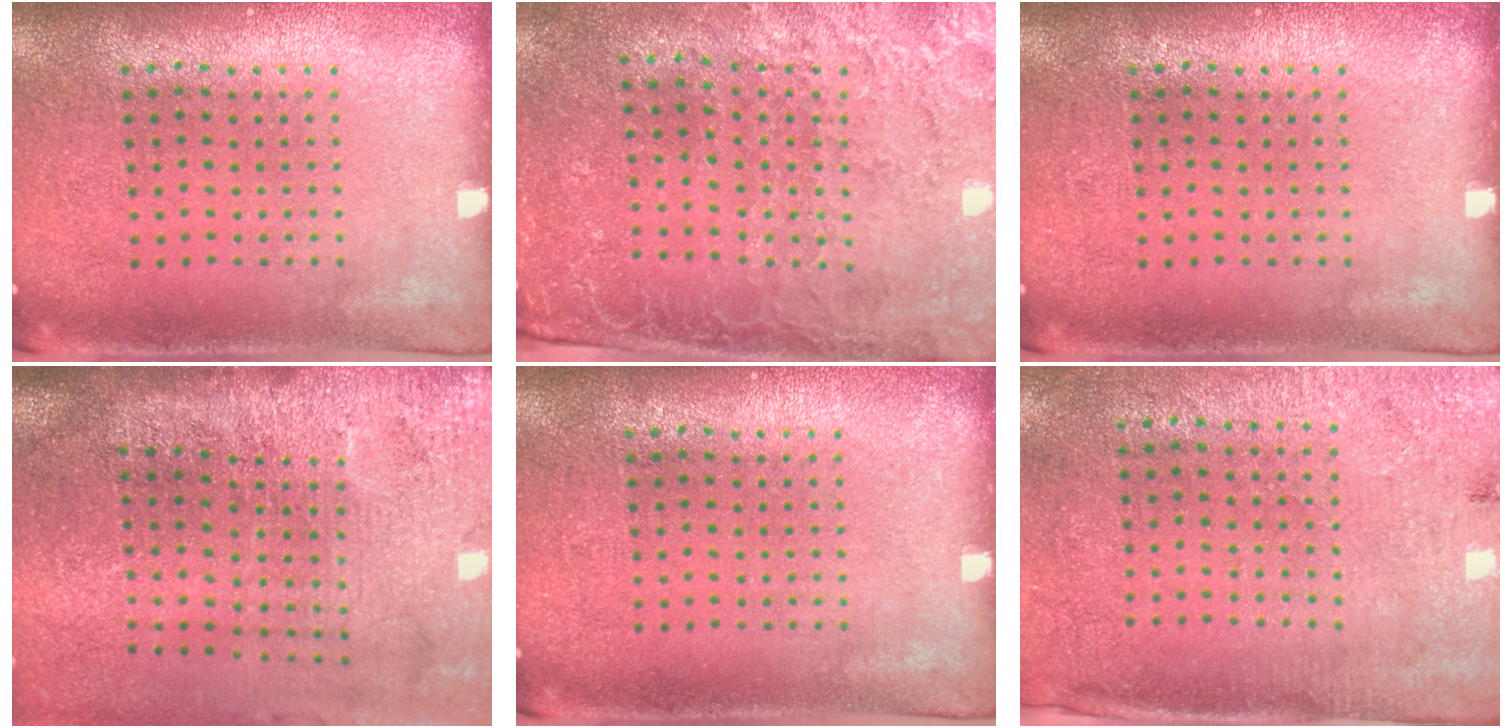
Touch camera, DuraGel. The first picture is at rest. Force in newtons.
{"total": 3.0, "press": 2.8, "slide": 1.1}
{"total": 0.0}
{"total": 4.8, "press": 3.7, "slide": 3.0}
{"total": 0.0}
{"total": 2.7, "press": 2.2, "slide": 1.5}